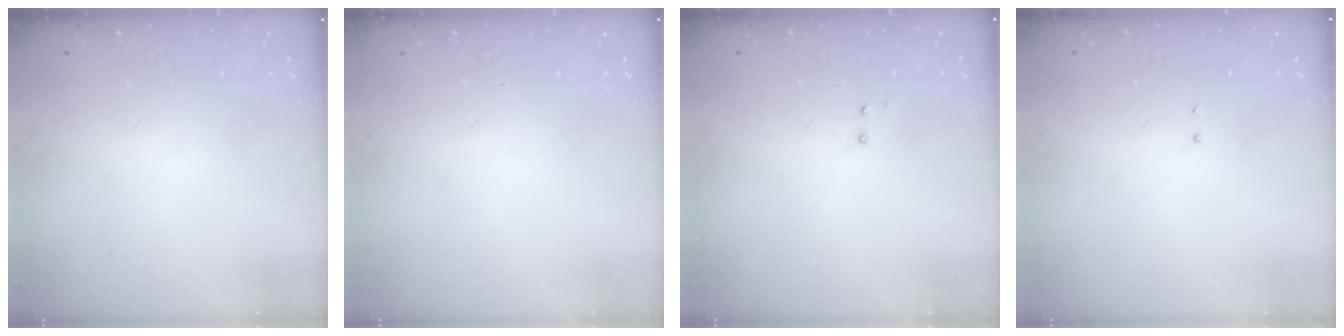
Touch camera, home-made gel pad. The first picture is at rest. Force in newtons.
{"total": 0.0}
{"total": 2.9, "press": 2.8, "slide": 0.6}
{"total": 1.3, "press": 1.2, "slide": 0.6}